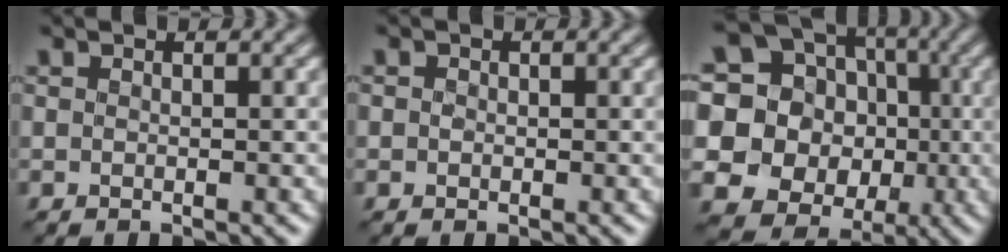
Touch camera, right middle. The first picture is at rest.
{"total": 0.6, "force": [0.0, 0.6, 0.2], "torque": [-0.001, -0.003, -0.003]}
{"total": 17.9, "force": [1.6, 16.9, 5.6], "torque": [-0.173, 0.032, -0.002]}